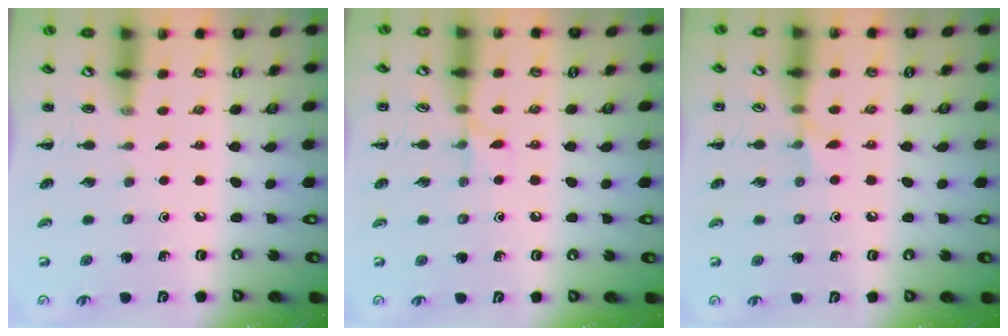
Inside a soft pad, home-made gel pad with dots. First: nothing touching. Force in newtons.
{"total": 5.1, "press": 4.8, "slide": 1.7}
{"total": 5.0, "press": 4.7, "slide": 1.7}